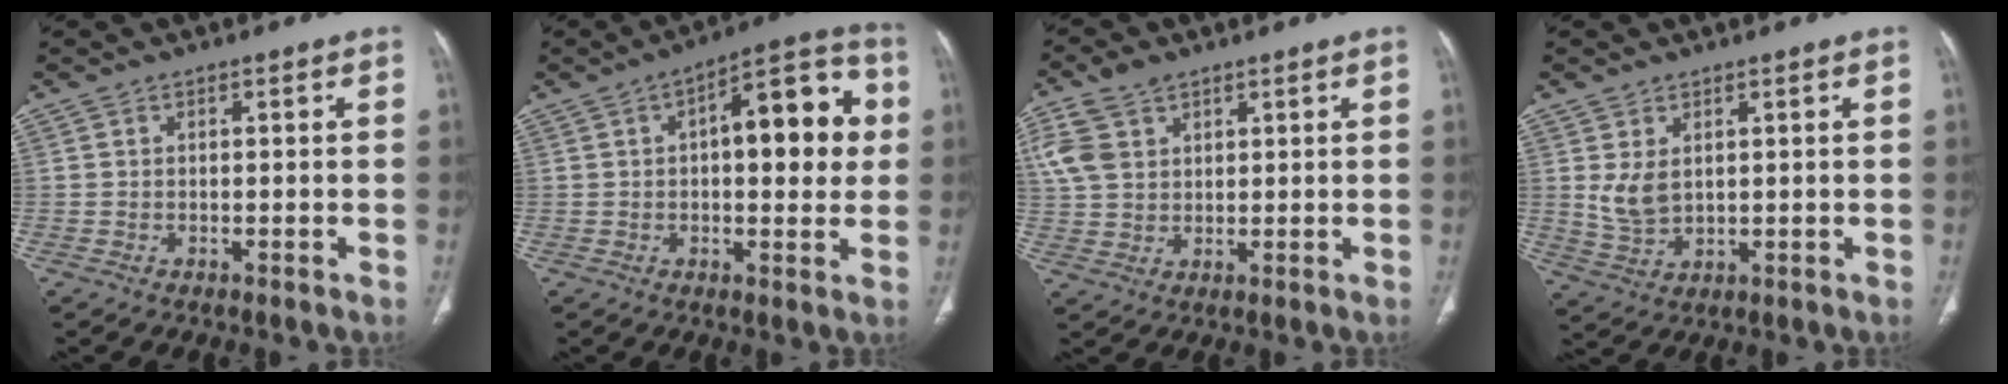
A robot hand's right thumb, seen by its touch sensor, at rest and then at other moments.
{"total": 15.9, "force": [2.5, 6.8, 14.2], "torque": [-0.153, 0.025, 0.028]}
{"total": 8.0, "force": [3.7, 5.6, 4.3], "torque": [-0.086, 0.002, 0.079]}
{"total": 5.0, "force": [1.4, 3.2, 3.6], "torque": [-0.065, -0.011, 0.041]}